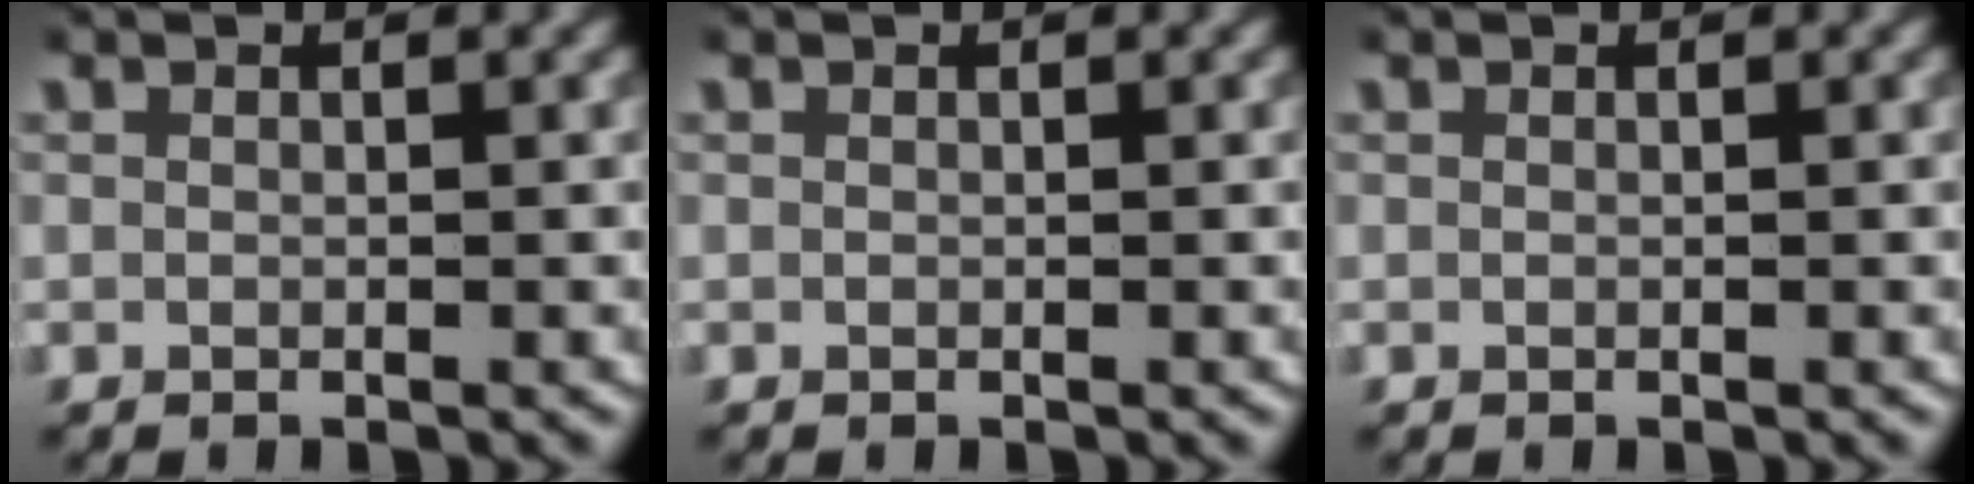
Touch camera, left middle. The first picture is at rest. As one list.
[{"total": 0.0}, {"total": 0.0}]